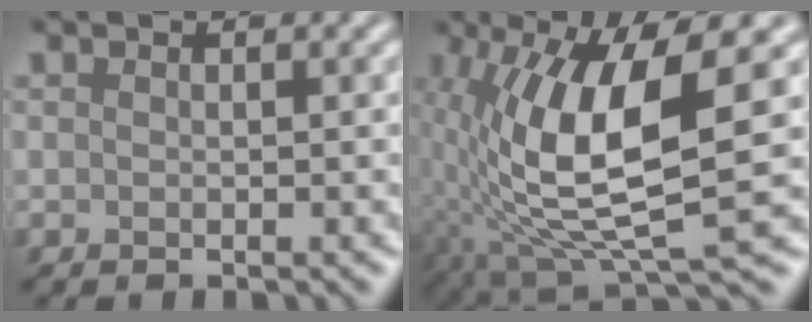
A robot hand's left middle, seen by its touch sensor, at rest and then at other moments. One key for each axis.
{"total": 9.9, "fx": 0.5, "fy": 2.8, "fz": 9.5, "tx": -0.189, "ty": -0.009, "tz": 0.019}